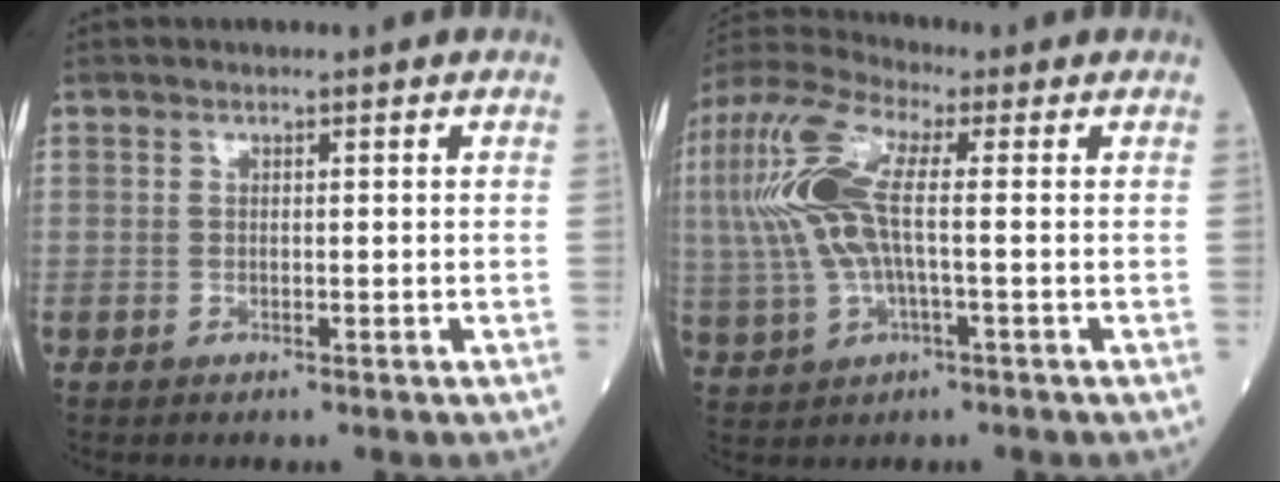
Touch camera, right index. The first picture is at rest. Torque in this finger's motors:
{"motor_torque": [1.41, 0.73, 0.68, 0.21]}